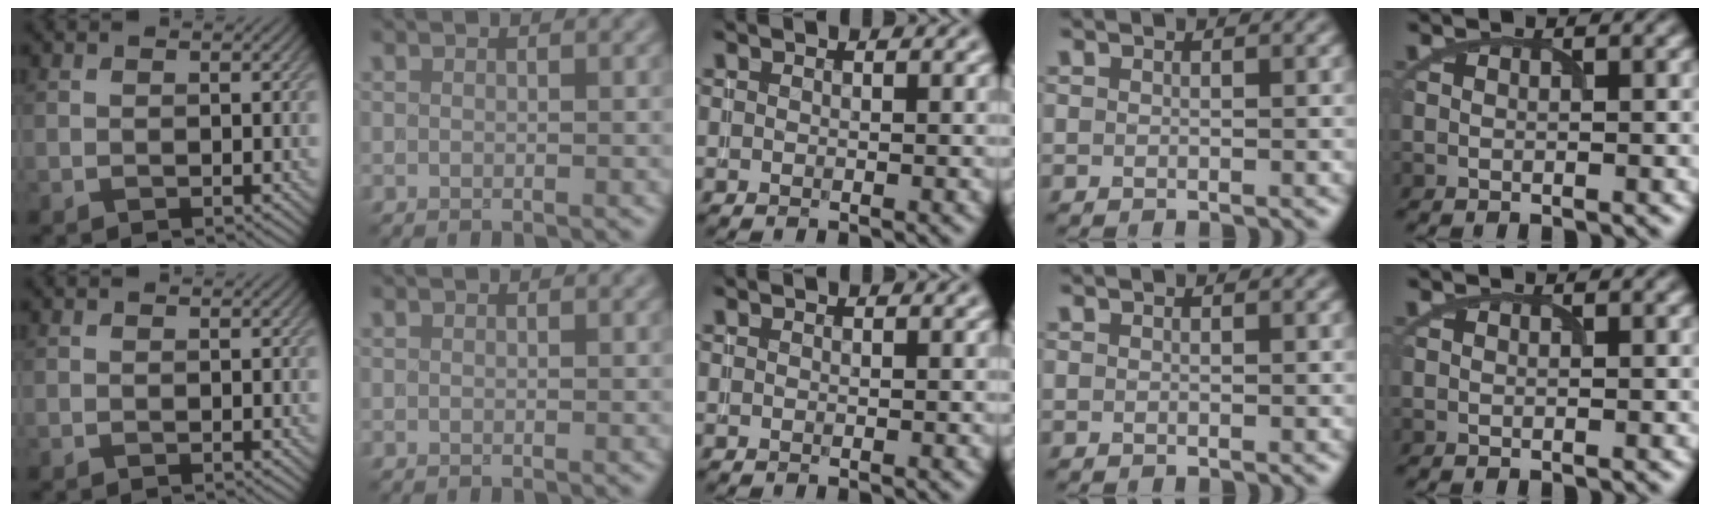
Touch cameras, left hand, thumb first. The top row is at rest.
{}